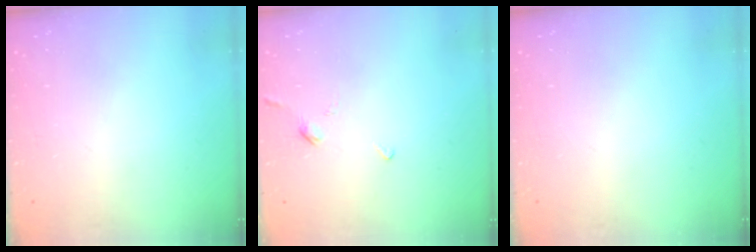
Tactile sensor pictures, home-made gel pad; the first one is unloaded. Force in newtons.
{"total": 2.1, "press": 2.0, "slide": 0.6}
{"total": 0.0}